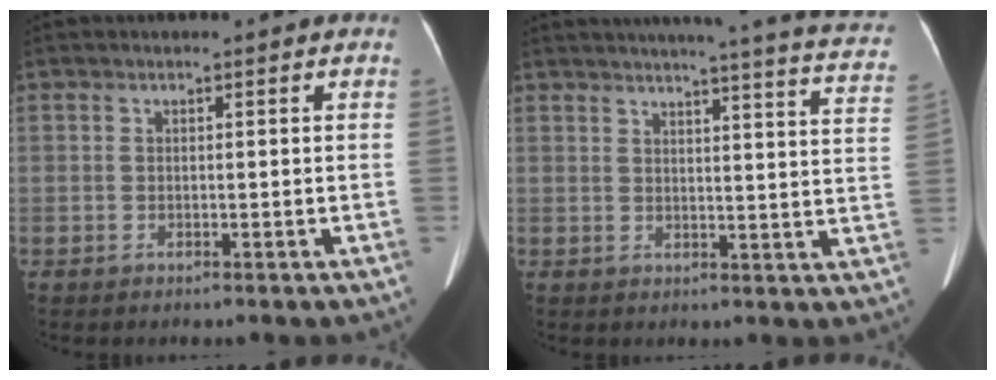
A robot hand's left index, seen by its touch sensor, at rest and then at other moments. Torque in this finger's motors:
{"motor_torque": [0.32, -1.82, 0.08, 0.08]}